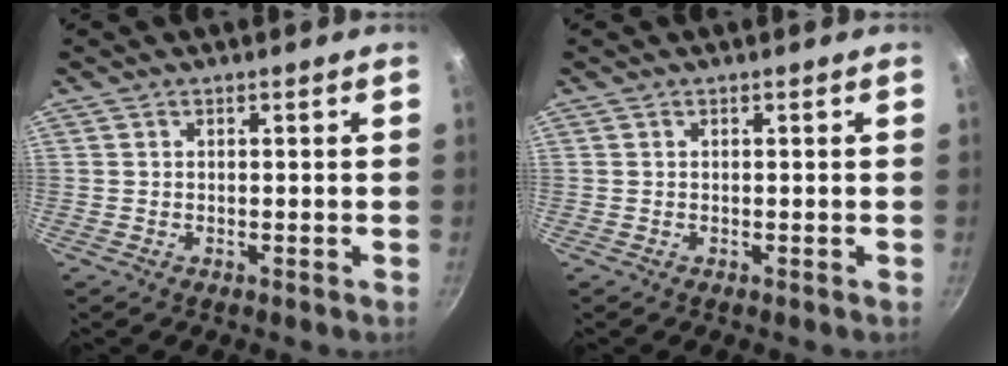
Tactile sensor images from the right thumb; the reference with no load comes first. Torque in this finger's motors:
{"motor_torque": [-0.03, -0.03, 0.12, -0.11, 0.00]}